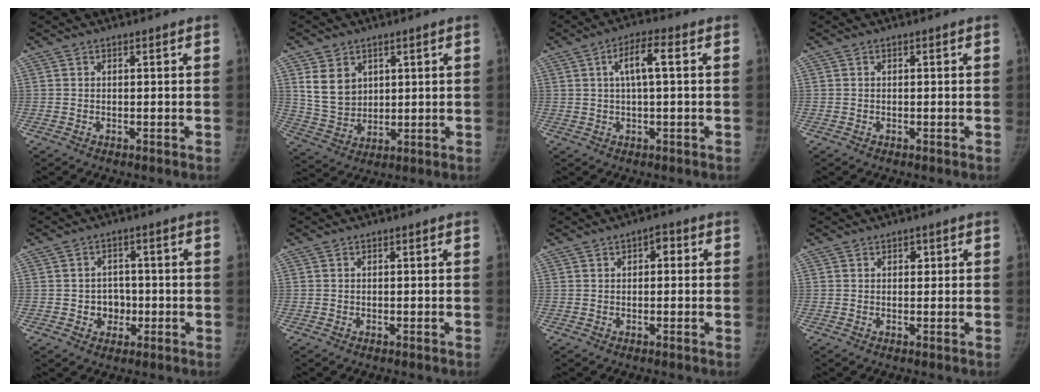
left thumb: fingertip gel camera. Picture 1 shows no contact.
{"total": 8.4, "force": [3.3, 6.4, 4.3], "torque": [-0.059, -0.018, 0.078]}
{"total": 5.9, "force": [1.2, 1.6, 5.6], "torque": [-0.111, 0.017, 0.019]}
{"total": 0.0}
{"total": 5.0, "force": [-1.1, 4.4, 2.1], "torque": [0.001, 0.011, -0.016]}
{"total": 0.0}
{"total": 2.8, "force": [0.7, 1.7, 2.0], "torque": [-0.016, 0.006, 0.003]}
{"total": 1.4, "force": [0.5, 1.1, 0.7], "torque": [0.000, 0.000, 0.004]}